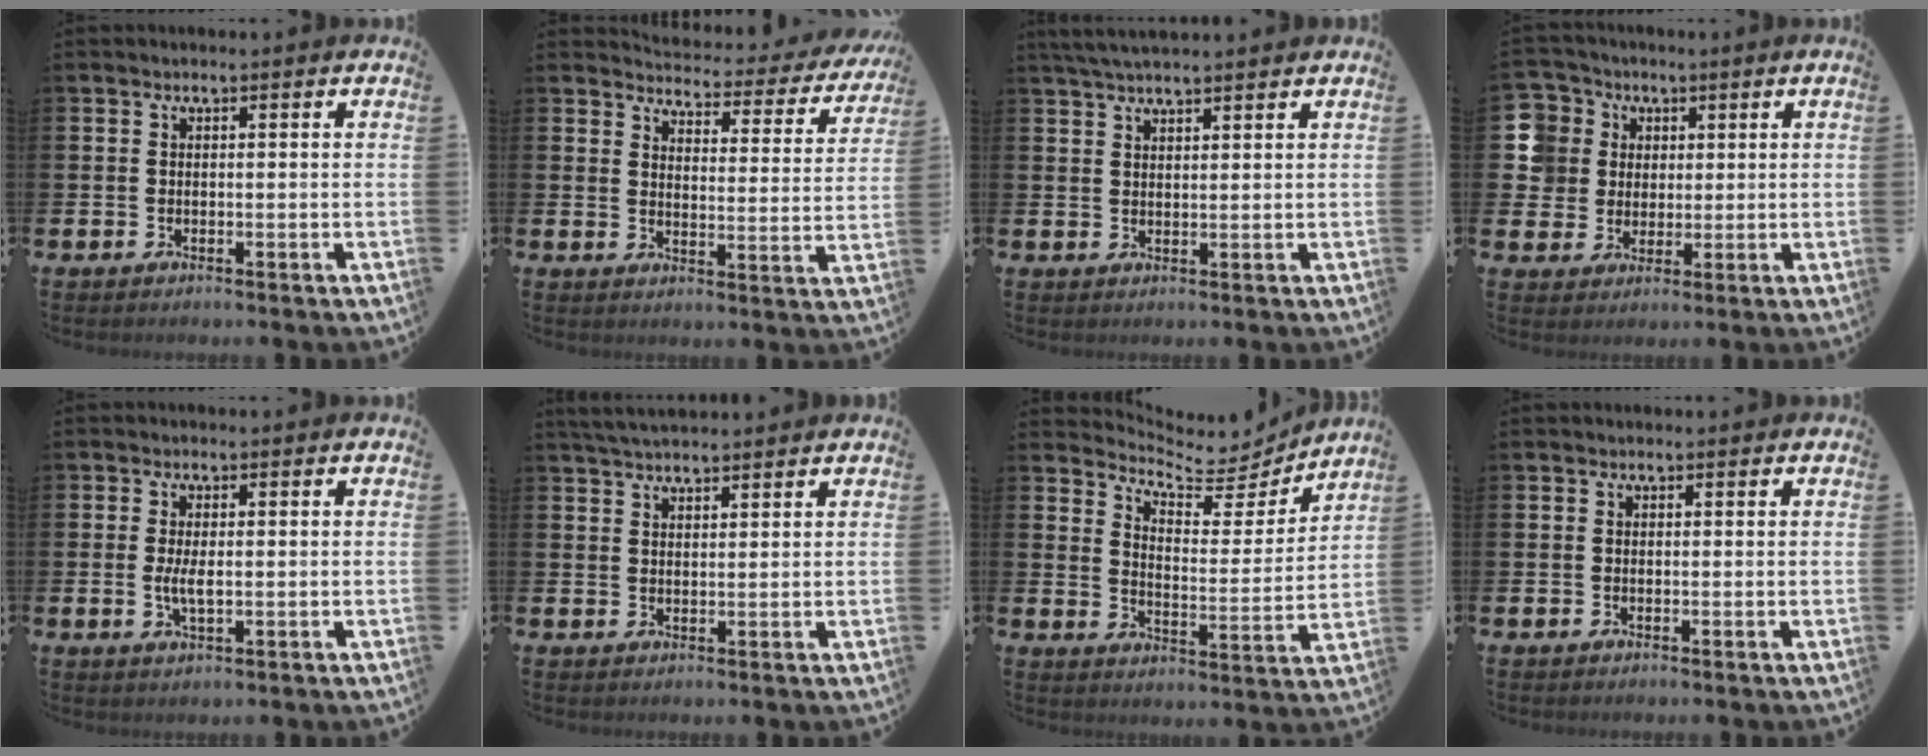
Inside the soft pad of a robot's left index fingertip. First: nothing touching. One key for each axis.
{"total": 3.6, "fx": 3.4, "fy": 1.0, "fz": 0.7, "tx": -0.024, "ty": -0.034, "tz": 0.050}
{"total": 3.6, "fx": 3.3, "fy": 0.4, "fz": 1.3, "tx": -0.031, "ty": -0.007, "tz": 0.062}
{"total": 7.0, "fx": 2.7, "fy": 6.5, "fz": 0.5, "tx": -0.034, "ty": -0.001, "tz": 0.051}
{"total": 2.7, "fx": 0.1, "fy": 1.0, "fz": 2.5, "tx": -0.040, "ty": -0.002, "tz": -0.001}
{"total": 3.5, "fx": 3.4, "fy": 0.5, "fz": 0.8, "tx": -0.022, "ty": -0.012, "tz": 0.064}
{"total": 6.2, "fx": 6.0, "fy": 1.6, "fz": 0.9, "tx": -0.031, "ty": -0.058, "tz": 0.095}
{"total": 0.0}